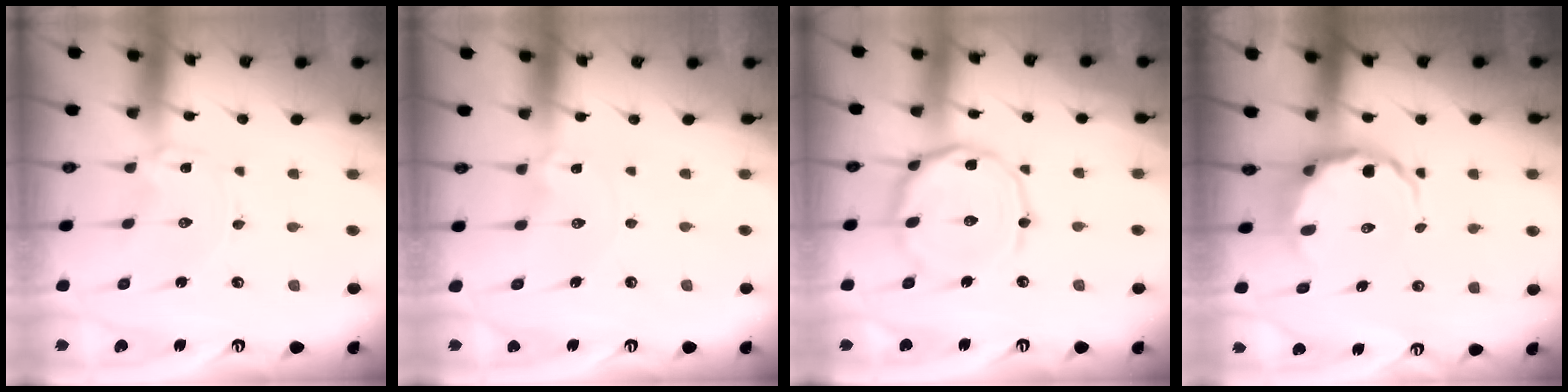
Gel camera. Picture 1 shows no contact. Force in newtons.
{"total": 1.8, "press": 1.8, "slide": 0.1}
{"total": 13.4, "press": 13.4, "slide": 0.9}
{"total": 7.2, "press": 6.9, "slide": 2.2}